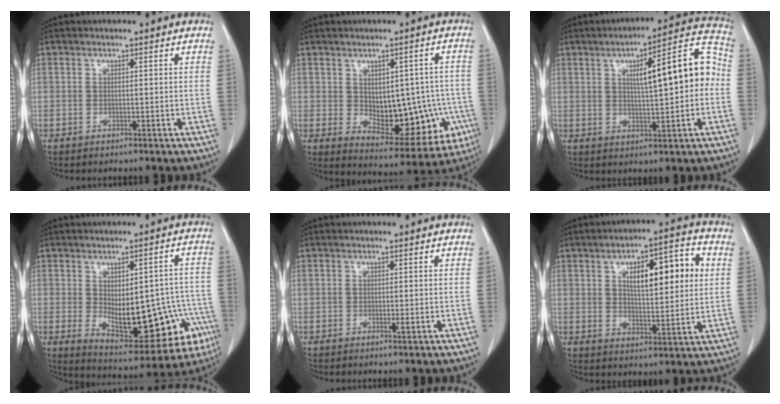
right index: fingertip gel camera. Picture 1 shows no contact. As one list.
[{"total": 13.5, "force": [-1.7, 7.3, 11.3], "torque": [-0.142, 0.014, 0.007]}, {"total": 12.9, "force": [1.1, 2.8, 12.6], "torque": [-0.172, 0.041, 0.017]}, {"total": 17.4, "force": [-4.4, 7.7, 15.0], "torque": [-0.168, 0.021, -0.031]}, {"total": 0.7, "force": [-0.2, 0.0, 0.7], "torque": [-0.013, -0.002, 0.000]}, {"total": 12.4, "force": [3.5, 3.8, 11.3], "torque": [-0.165, 0.021, 0.055]}]